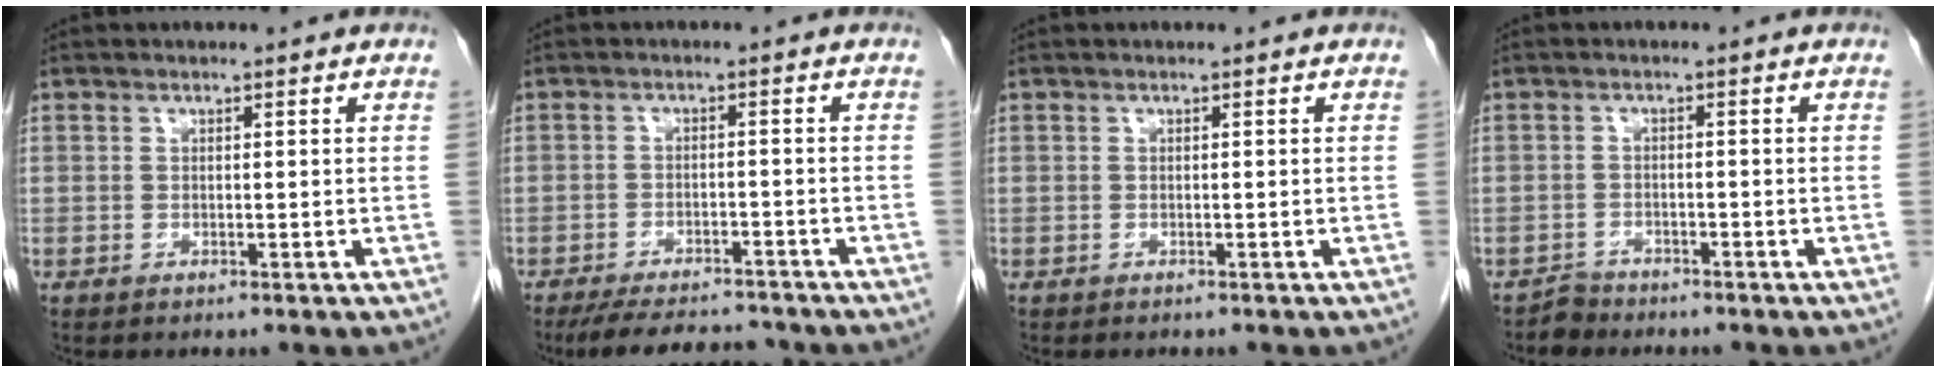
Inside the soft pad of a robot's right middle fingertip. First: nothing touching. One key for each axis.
{"total": 9.7, "fx": -8.8, "fy": 2.3, "fz": 3.5, "tx": -0.051, "ty": -0.003, "tz": -0.127}
{"total": 0.0}
{"total": 1.9, "fx": -1.7, "fy": 0.6, "fz": -0.6, "tx": 0.009, "ty": 0.000, "tz": -0.031}